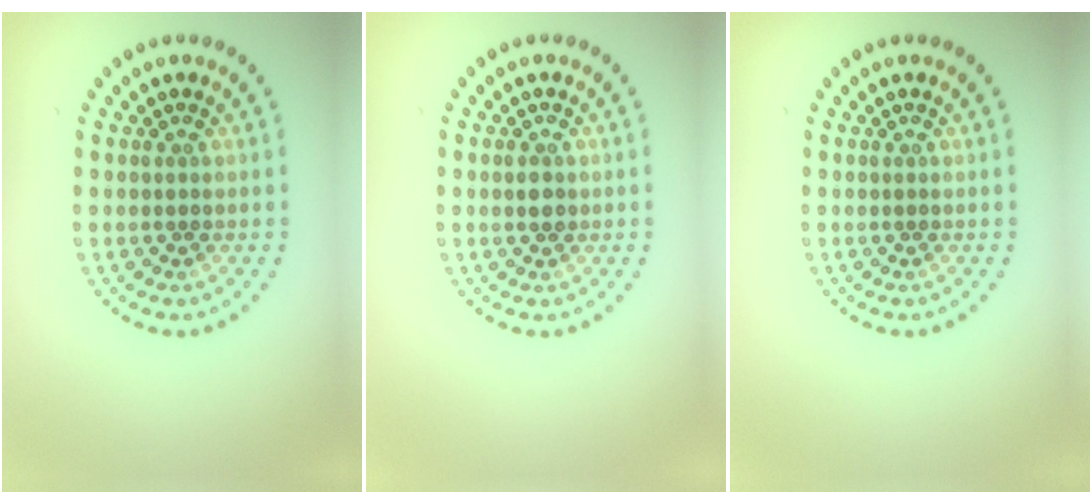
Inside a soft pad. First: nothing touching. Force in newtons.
{"total": 1.1, "press": 1.1, "slide": 0.2}
{"total": 0.0}